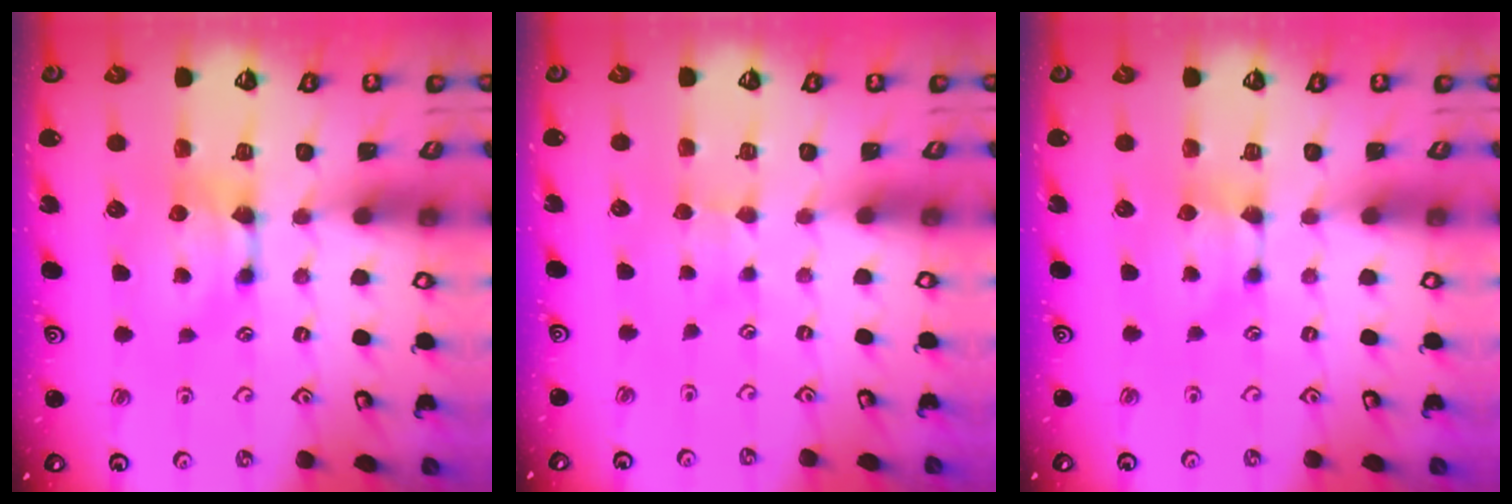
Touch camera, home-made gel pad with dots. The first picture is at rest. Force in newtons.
{"total": 1.9, "press": 1.9, "slide": 0.4}
{"total": 0.6, "press": 0.6, "slide": 0.3}